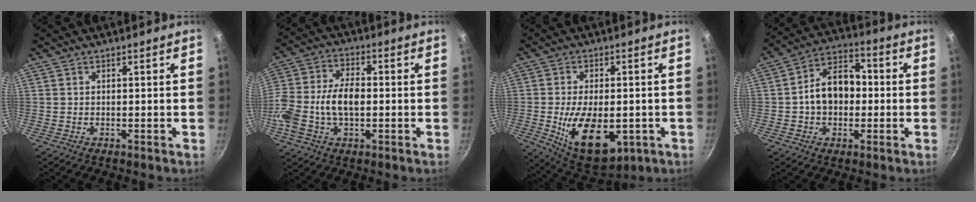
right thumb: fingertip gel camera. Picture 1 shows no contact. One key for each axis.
{"total": 14.2, "fx": -1.7, "fy": 8.3, "fz": 11.4, "tx": -0.253, "ty": 0.024, "tz": -0.031}
{"total": 15.4, "fx": -3.7, "fy": 8.3, "fz": 12.4, "tx": -0.192, "ty": -0.007, "tz": -0.035}
{"total": 11.8, "fx": -0.4, "fy": 8.2, "fz": 8.5, "tx": -0.116, "ty": 0.032, "tz": -0.017}